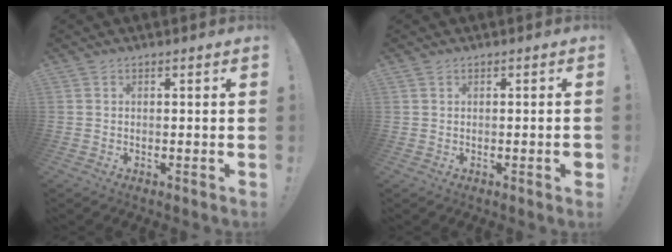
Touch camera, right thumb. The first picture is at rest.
{"total": 1.5, "force": [-0.6, 0.1, 1.4], "torque": [-0.014, -0.002, -0.011]}